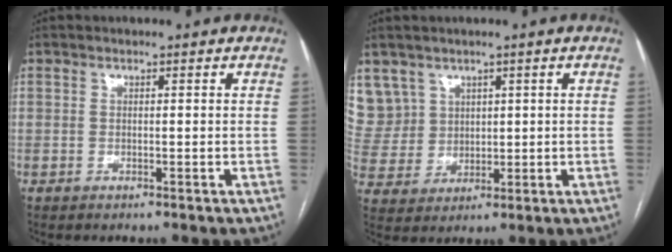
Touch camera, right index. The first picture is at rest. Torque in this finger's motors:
{"motor_torque": [-0.22, 0.29, -0.03, -0.01]}